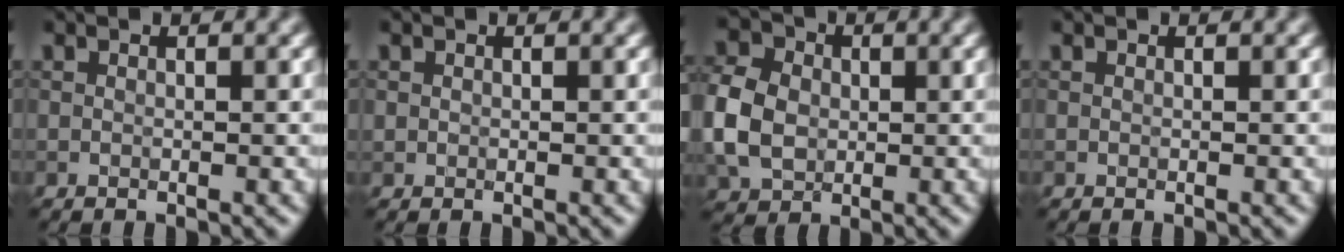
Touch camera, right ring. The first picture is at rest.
{"total": 0.5, "force": [0.1, 0.5, 0.1], "torque": [0.004, -0.002, 0.003]}
{"total": 6.7, "force": [-0.4, 5.3, 4.0], "torque": [-0.105, 0.008, -0.020]}
{"total": 0.0}